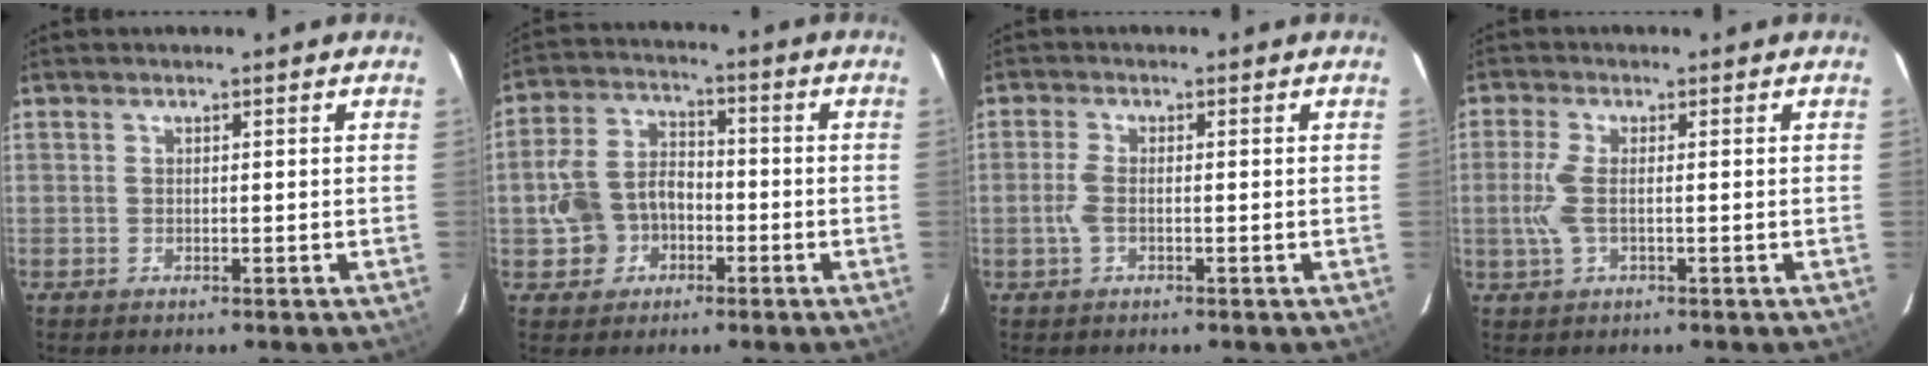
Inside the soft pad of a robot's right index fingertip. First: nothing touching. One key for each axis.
{"total": 9.3, "fx": -3.1, "fy": 7.6, "fz": 4.4, "tx": -0.114, "ty": 0.028, "tz": -0.045}
{"total": 2.8, "fx": -0.6, "fy": 1.0, "fz": 2.6, "tx": -0.062, "ty": 0.001, "tz": -0.014}
{"total": 4.6, "fx": -0.5, "fy": 1.3, "fz": 4.4, "tx": -0.102, "ty": 0.000, "tz": -0.010}